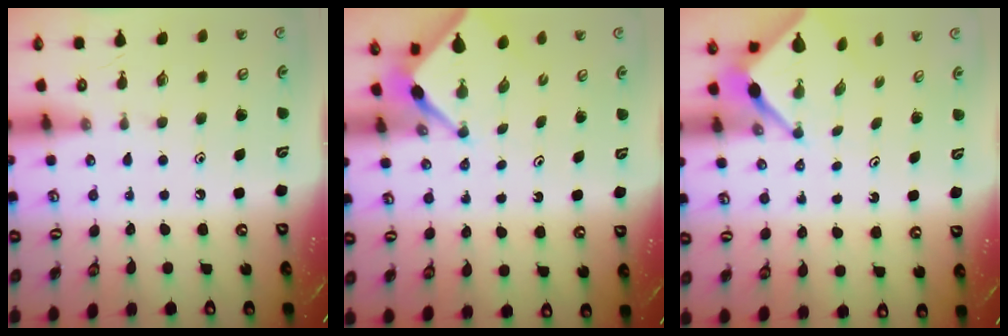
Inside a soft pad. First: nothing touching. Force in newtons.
{"total": 3.2, "press": 3.2, "slide": 0.3}
{"total": 3.2, "press": 3.2, "slide": 0.1}